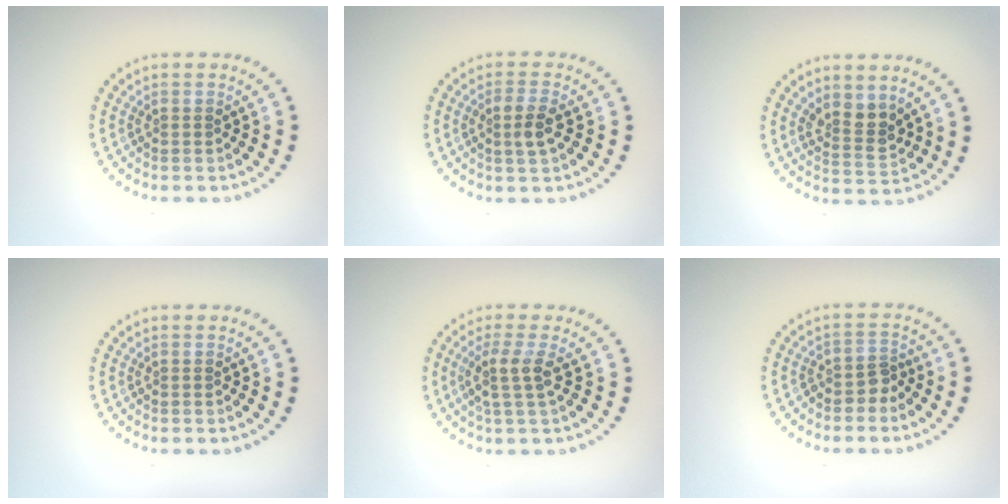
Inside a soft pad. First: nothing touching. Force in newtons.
{"total": 2.2, "press": 2.1, "slide": 0.7}
{"total": 2.7, "press": 2.4, "slide": 1.2}
{"total": 0.0}
{"total": 2.7, "press": 2.1, "slide": 1.6}
{"total": 1.9, "press": 1.5, "slide": 1.3}